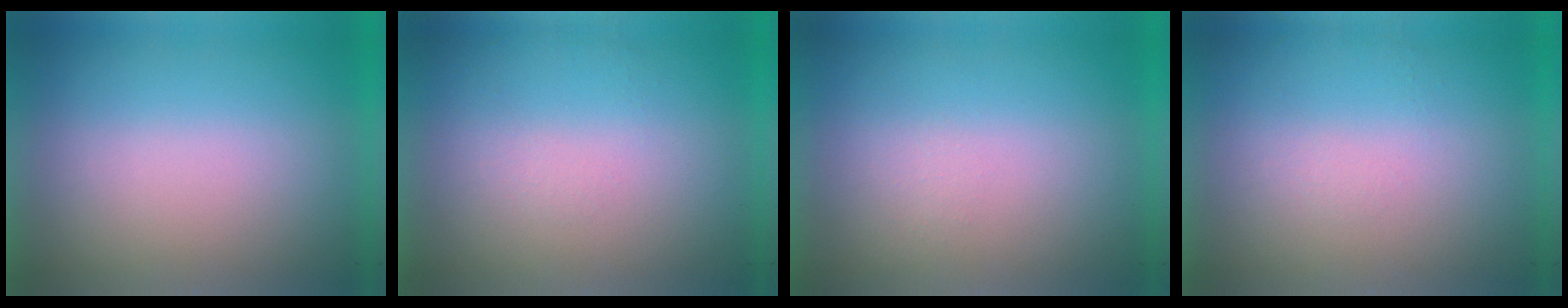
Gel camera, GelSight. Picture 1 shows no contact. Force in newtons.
{"total": 1.1}
{"total": 1.3}
{"total": 1.0}